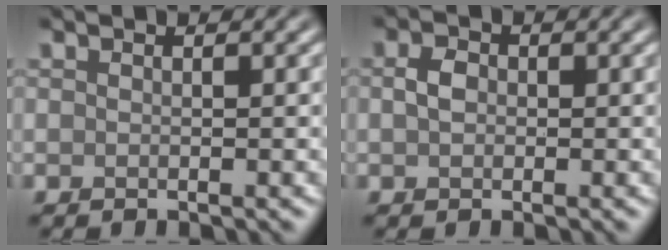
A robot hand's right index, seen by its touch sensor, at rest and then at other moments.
{"total": 1.6, "force": [-0.1, 1.2, 1.1], "torque": [-0.027, 0.005, -0.006]}